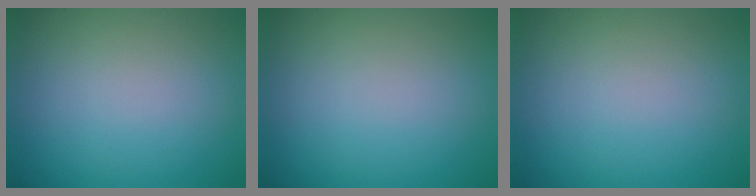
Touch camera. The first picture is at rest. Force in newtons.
{"total": 0.0}
{"total": 0.0}